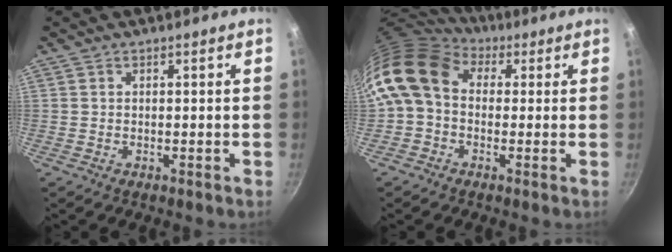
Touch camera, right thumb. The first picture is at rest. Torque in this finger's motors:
{"motor_torque": [0.21, 0.72, 1.21, -0.57, 0.22]}